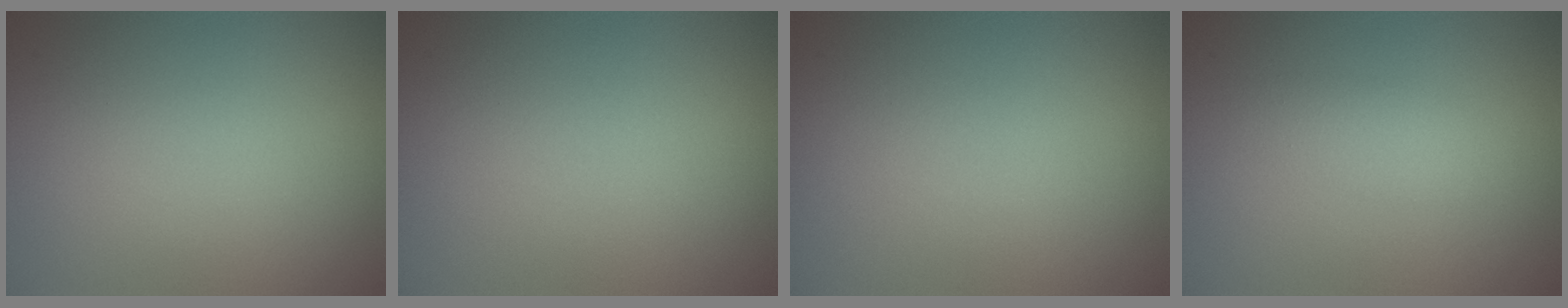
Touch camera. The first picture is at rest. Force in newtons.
{"total": 0.0}
{"total": 0.0}
{"total": 1.6, "press": 1.6, "slide": 0.0}